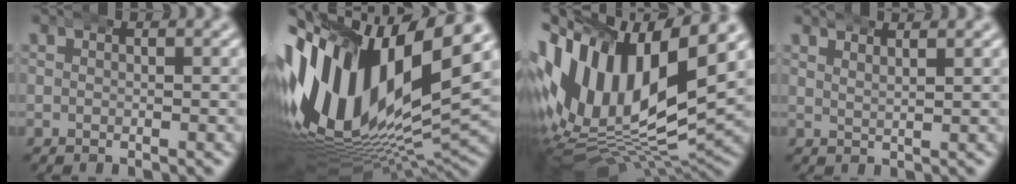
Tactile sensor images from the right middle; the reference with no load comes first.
{"total": 25.1, "force": [0.1, 16.2, 19.1], "torque": [-0.346, -0.029, 0.017]}
{"total": 22.0, "force": [0.2, 15.7, 15.4], "torque": [-0.316, -0.051, 0.016]}
{"total": 1.7, "force": [1.6, -0.7, -0.1], "torque": [0.000, -0.007, 0.035]}